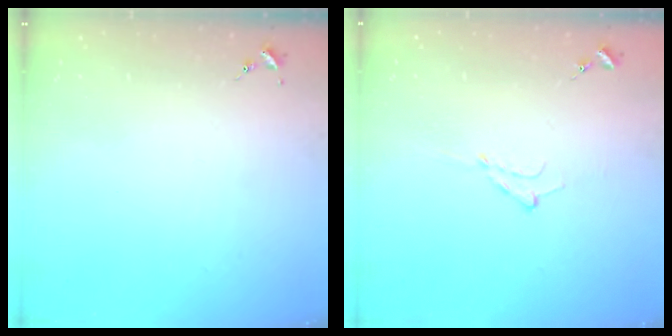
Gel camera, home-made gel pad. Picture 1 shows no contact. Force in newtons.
{"total": 5.6, "press": 5.5, "slide": 0.8}